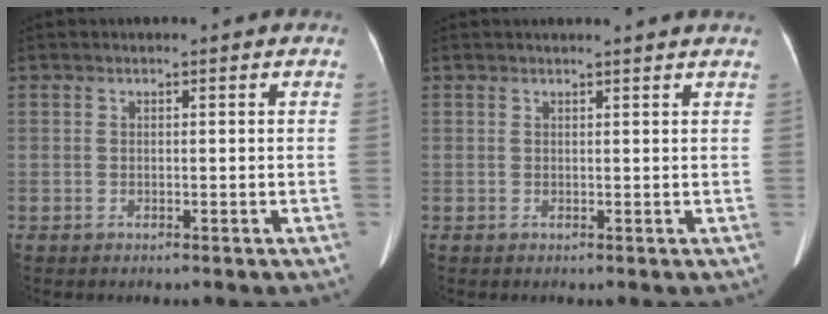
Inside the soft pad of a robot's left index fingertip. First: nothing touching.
{"total": 3.4, "force": [3.1, -0.5, 1.2], "torque": [-0.019, 0.008, 0.030]}